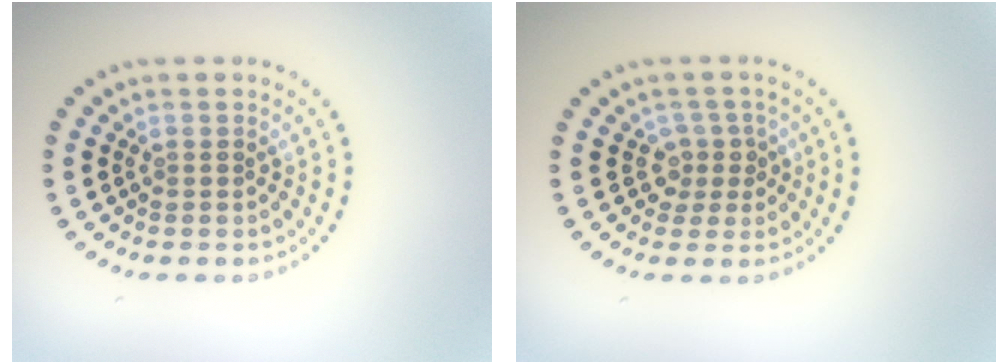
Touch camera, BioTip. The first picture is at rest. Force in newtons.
{"total": 2.2, "press": 1.6, "slide": 1.5}